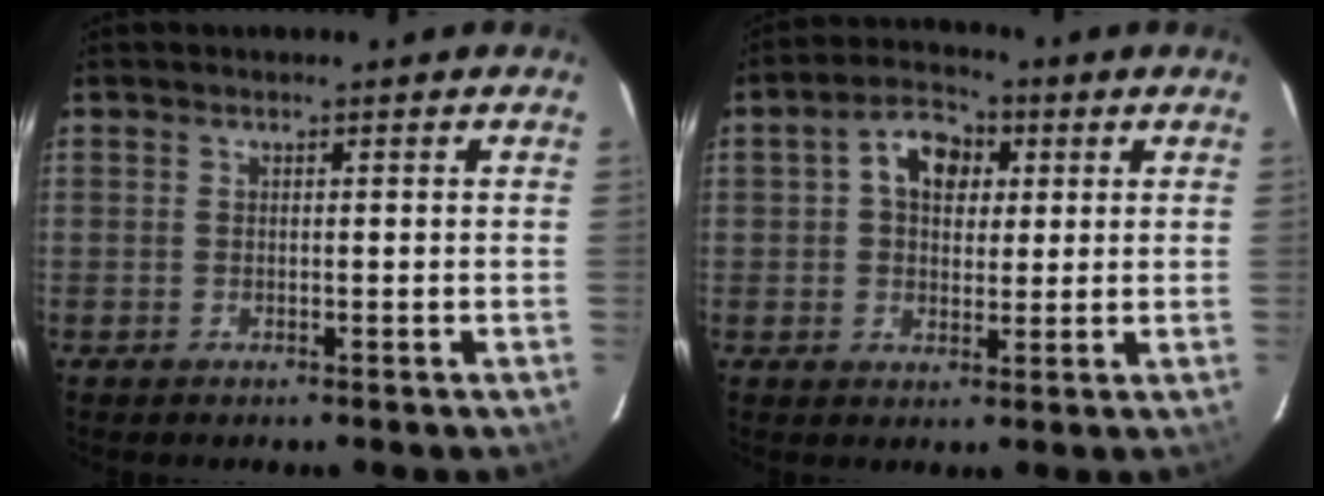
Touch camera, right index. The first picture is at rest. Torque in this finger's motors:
{"motor_torque": [0.41, 0.23, 0.36, 0.08]}